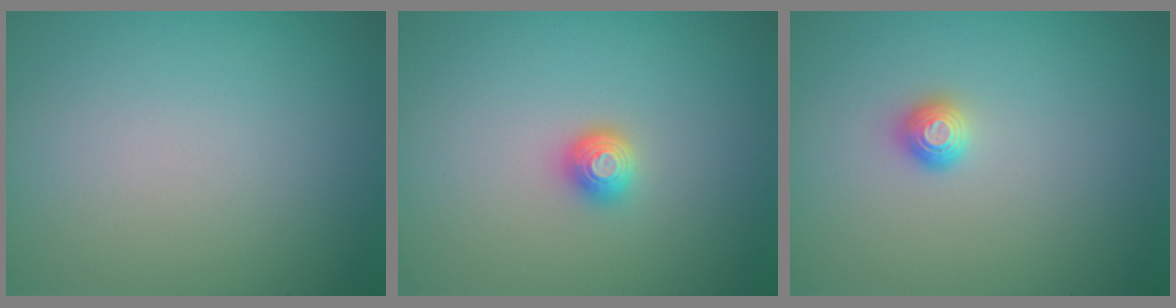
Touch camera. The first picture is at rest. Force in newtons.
{"total": 1.5, "press": 1.3, "slide": 0.8}
{"total": 1.1, "press": 1.1, "slide": 0.1}